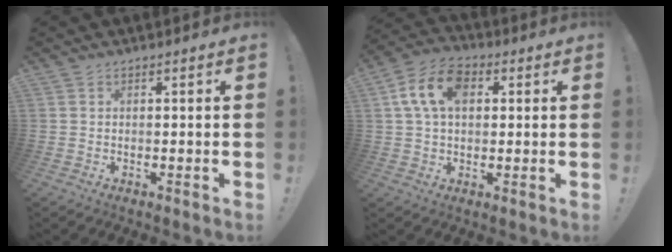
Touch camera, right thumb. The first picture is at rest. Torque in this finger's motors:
{"motor_torque": [0.25, 0.25, 0.09, 0.08, 0.05]}